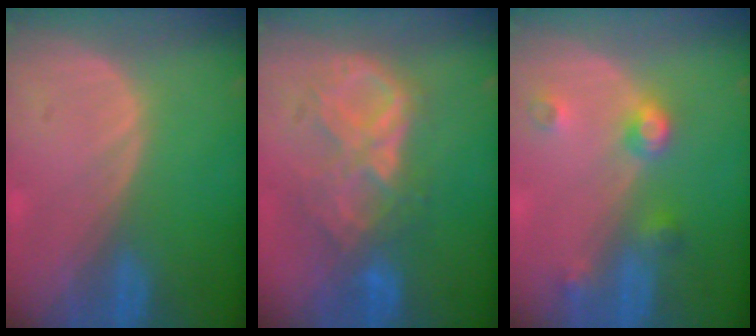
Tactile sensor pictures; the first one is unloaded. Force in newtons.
{"total": 8.8, "press": 7.6, "slide": 4.3}
{"total": 4.4, "press": 3.9, "slide": 2.1}